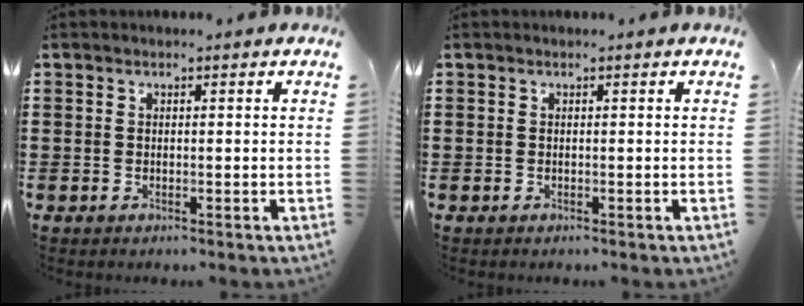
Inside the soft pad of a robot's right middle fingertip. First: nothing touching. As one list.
[{"total": 0.0}]